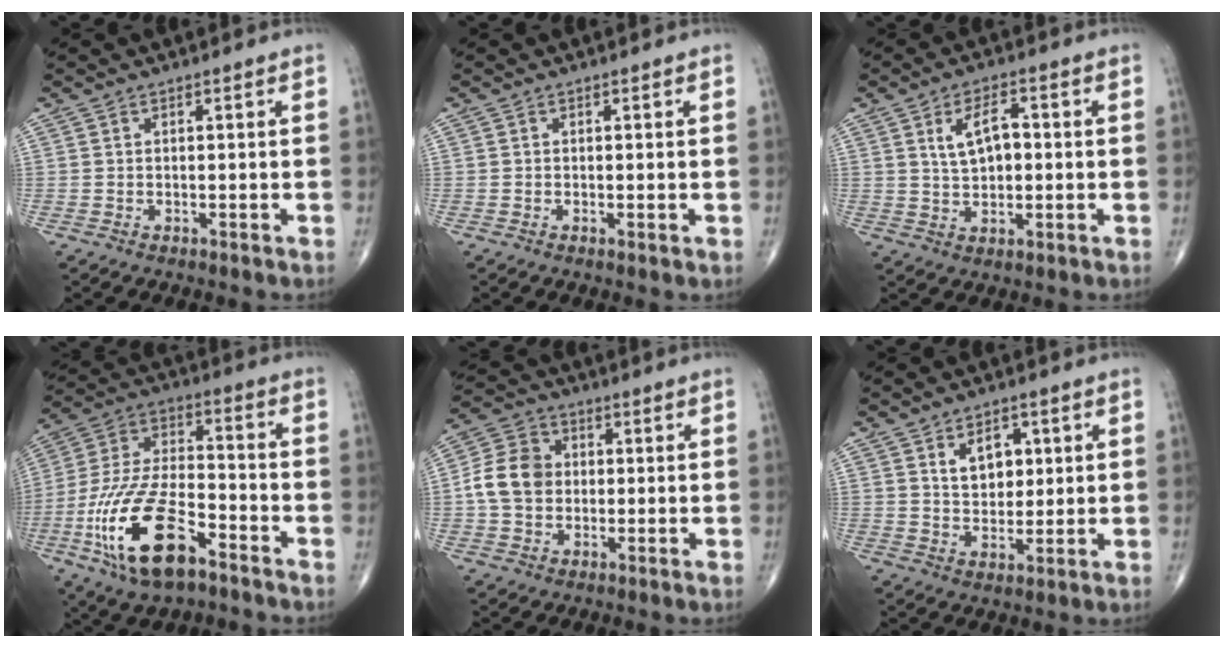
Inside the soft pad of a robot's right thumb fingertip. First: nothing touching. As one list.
[{"total": 0.5, "force": [0.0, 0.2, 0.5], "torque": [-0.012, -0.003, -0.002]}, {"total": 6.8, "force": [1.3, 3.8, 5.5], "torque": [-0.083, 0.004, 0.023]}, {"total": 19.7, "force": [-9.3, 8.5, 15.1], "torque": [-0.304, 0.044, -0.168]}, {"total": 9.6, "force": [-0.2, 7.8, 5.5], "torque": [-0.089, 0.022, -0.012]}, {"total": 7.3, "force": [2.4, 4.9, 4.8], "torque": [-0.044, -0.014, 0.042]}]